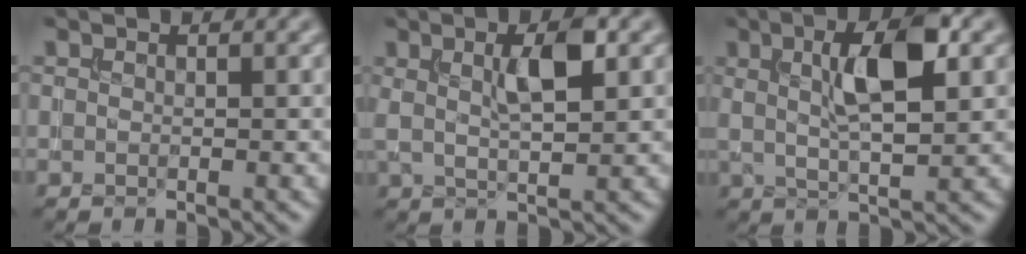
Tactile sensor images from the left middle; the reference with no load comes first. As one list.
[{"total": 4.2, "force": [1.4, 1.0, 3.8], "torque": [-0.067, 0.004, 0.023]}, {"total": 6.8, "force": [1.9, 1.9, 6.2], "torque": [-0.104, 0.007, 0.029]}]